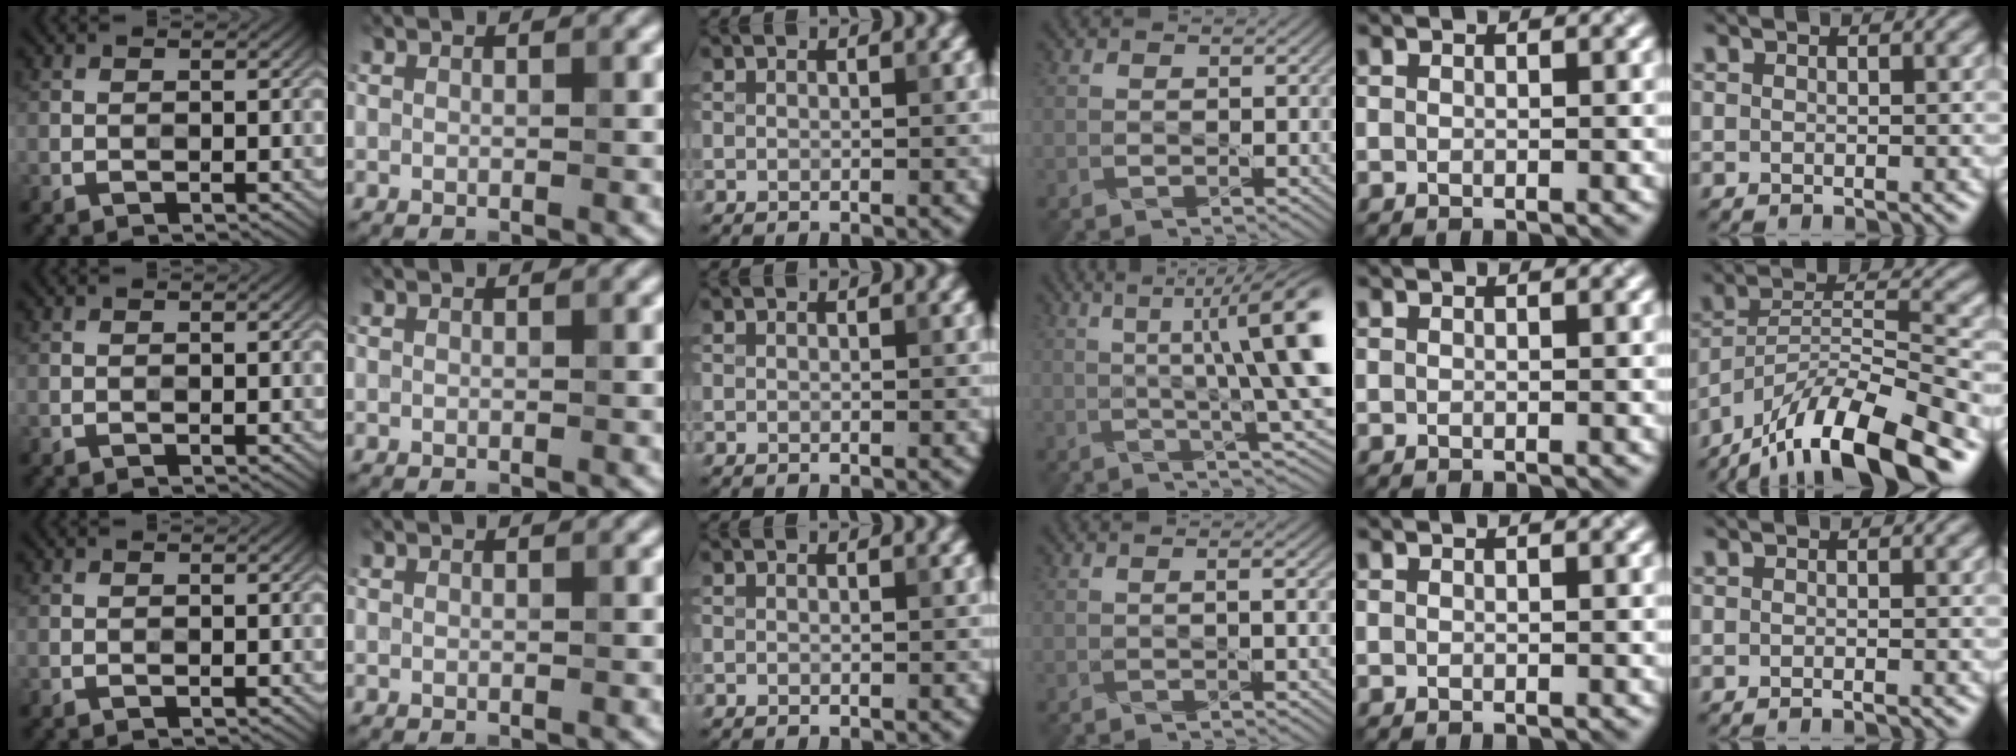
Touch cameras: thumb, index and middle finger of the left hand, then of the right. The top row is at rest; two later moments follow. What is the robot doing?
{"motion": "pour", "object": "cup"}